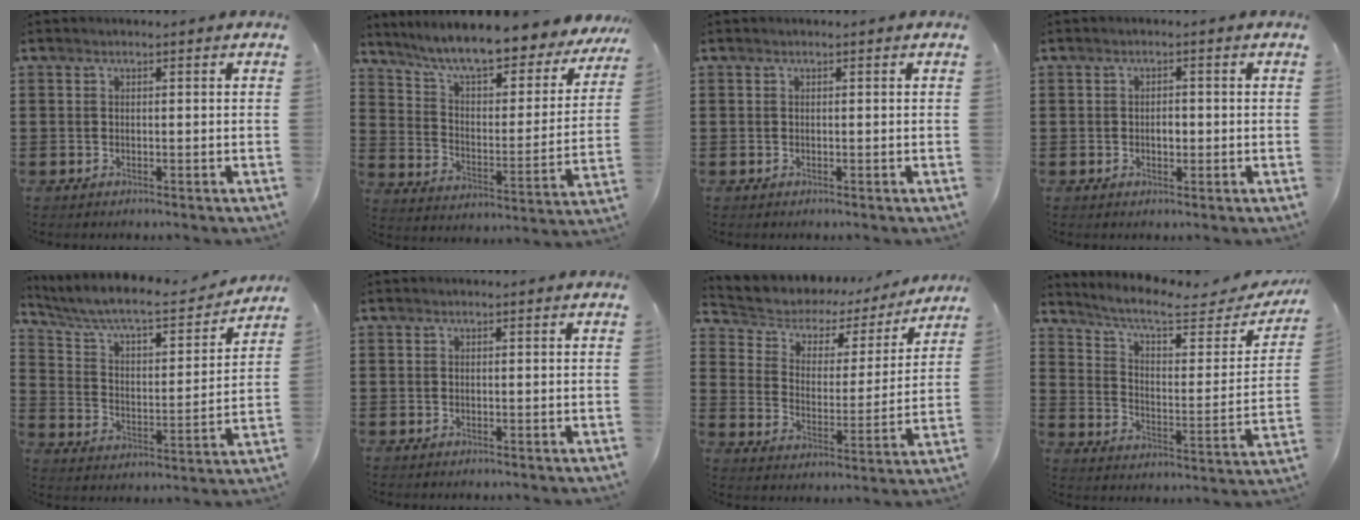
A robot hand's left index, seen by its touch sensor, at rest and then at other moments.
{"total": 8.9, "force": [7.8, 0.5, 4.3], "torque": [-0.114, -0.051, 0.130]}
{"total": 0.0}
{"total": 1.7, "force": [-0.1, 0.9, 1.5], "torque": [-0.029, 0.004, -0.002]}
{"total": 6.9, "force": [6.1, 0.8, 3.2], "torque": [-0.089, -0.041, 0.097]}
{"total": 0.0}
{"total": 4.4, "force": [3.5, 2.5, 0.9], "torque": [-0.044, -0.025, 0.052]}
{"total": 7.0, "force": [5.8, 0.9, 3.9], "torque": [-0.093, -0.036, 0.093]}